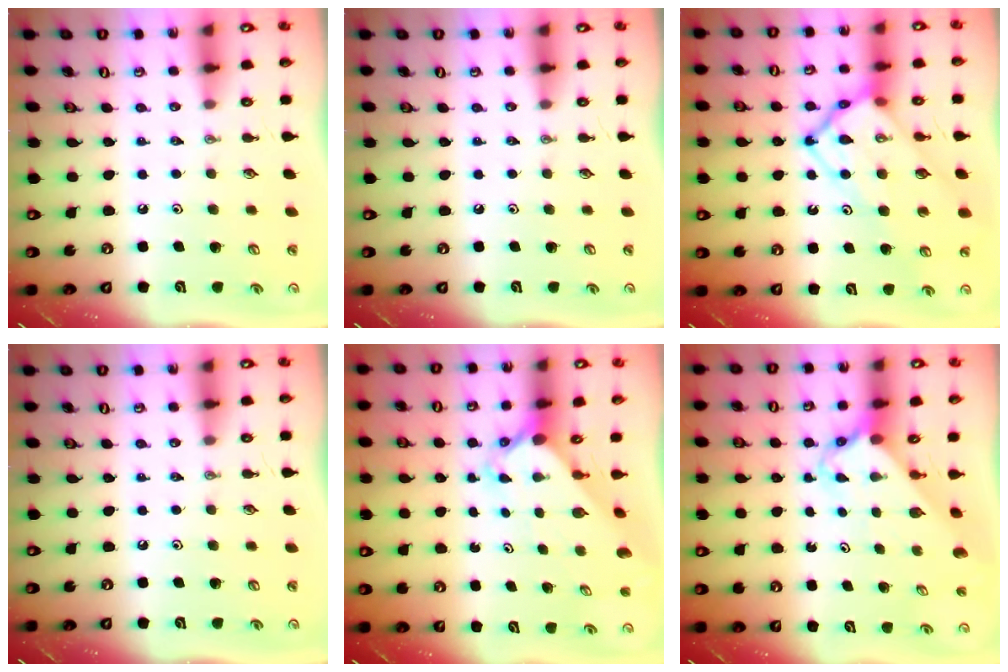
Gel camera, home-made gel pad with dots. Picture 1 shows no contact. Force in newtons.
{"total": 0.0}
{"total": 17.0, "press": 16.9, "slide": 1.7}
{"total": 0.0}
{"total": 2.2, "press": 2.2, "slide": 0.1}
{"total": 2.3, "press": 2.3, "slide": 0.2}